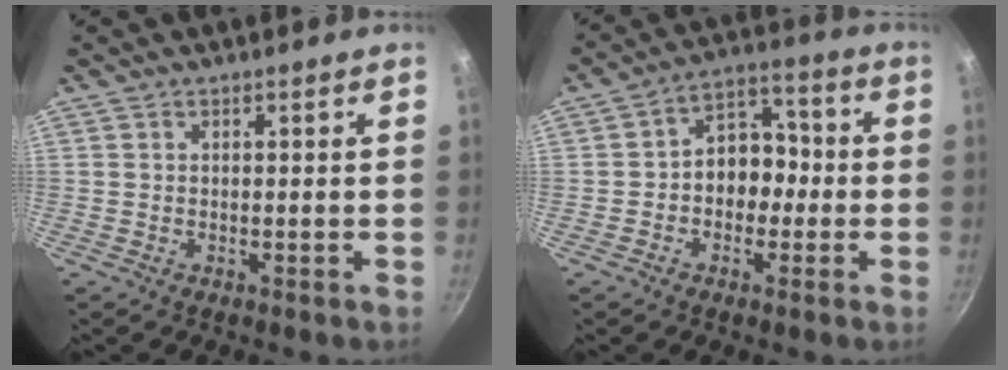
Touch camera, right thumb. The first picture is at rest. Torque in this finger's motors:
{"motor_torque": [-0.15, 0.36, 0.44, 0.29, 0.11]}